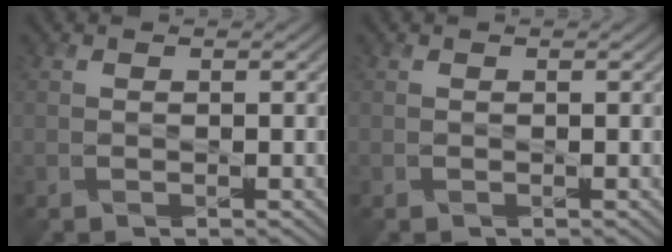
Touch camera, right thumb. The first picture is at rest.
{"total": 0.0}